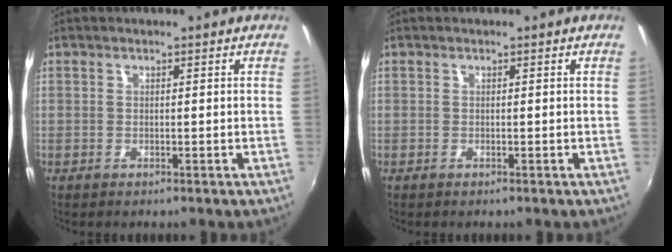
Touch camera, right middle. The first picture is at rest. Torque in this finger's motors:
{"motor_torque": [-0.19, 0.19, 0.00, 0.00]}